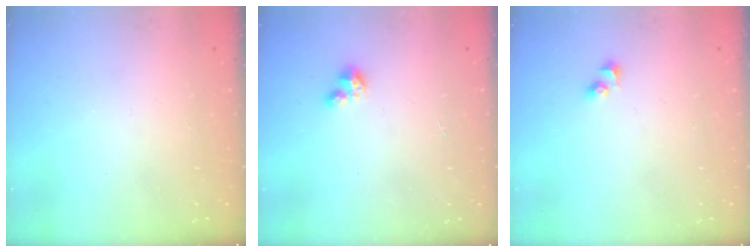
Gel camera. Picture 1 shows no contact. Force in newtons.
{"total": 1.9, "press": 1.9, "slide": 0.3}
{"total": 2.6, "press": 2.4, "slide": 1.2}